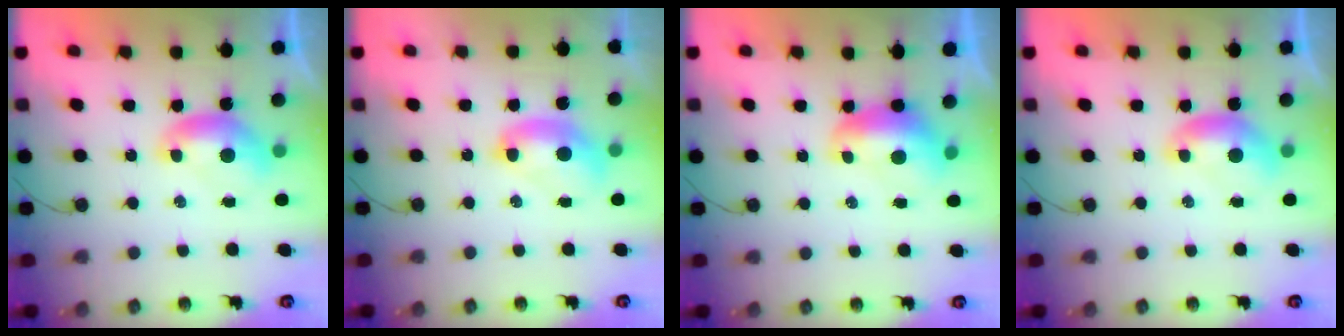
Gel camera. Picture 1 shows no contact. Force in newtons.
{"total": 2.5, "press": 2.5, "slide": 0.1}
{"total": 1.7, "press": 1.5, "slide": 0.8}
{"total": 0.0}